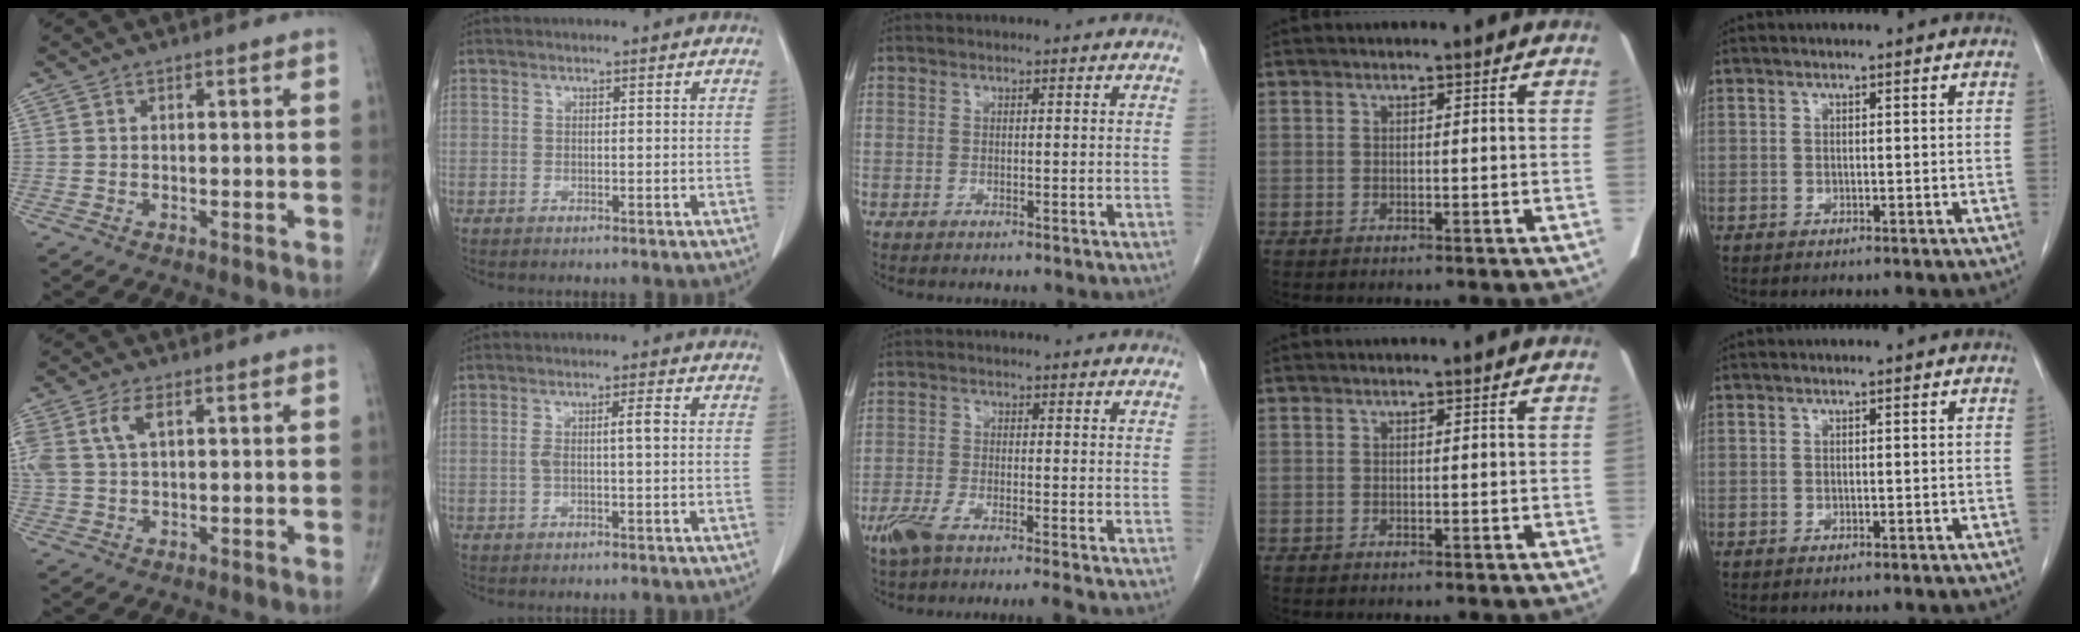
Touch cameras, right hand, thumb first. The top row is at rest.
{"thumb": {"total": 6.8, "force": [2.6, 3.5, 5.3], "torque": [-0.130, 0.009, 0.054]}, "index": {"total": 3.7, "force": [0.3, 0.3, 3.7], "torque": [-0.069, 0.010, 0.007]}, "middle": {"total": 5.7, "force": [-4.4, 0.1, 3.7], "torque": [-0.068, -0.010, -0.079]}}